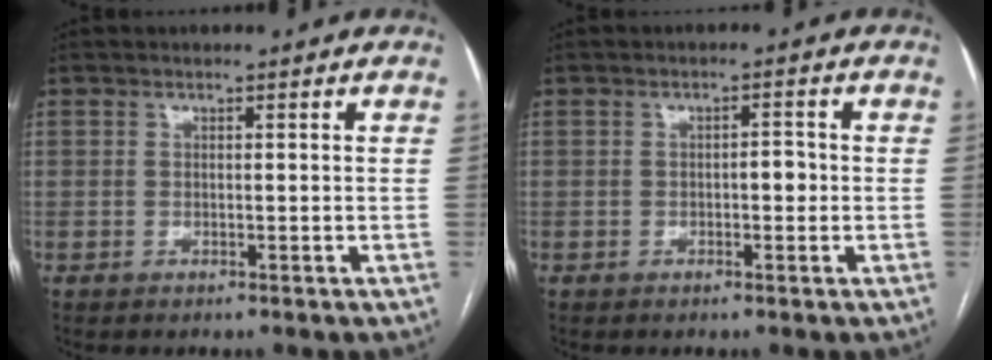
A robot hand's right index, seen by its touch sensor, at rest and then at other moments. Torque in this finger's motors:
{"motor_torque": [0.48, 0.18, 0.14, 0.04]}